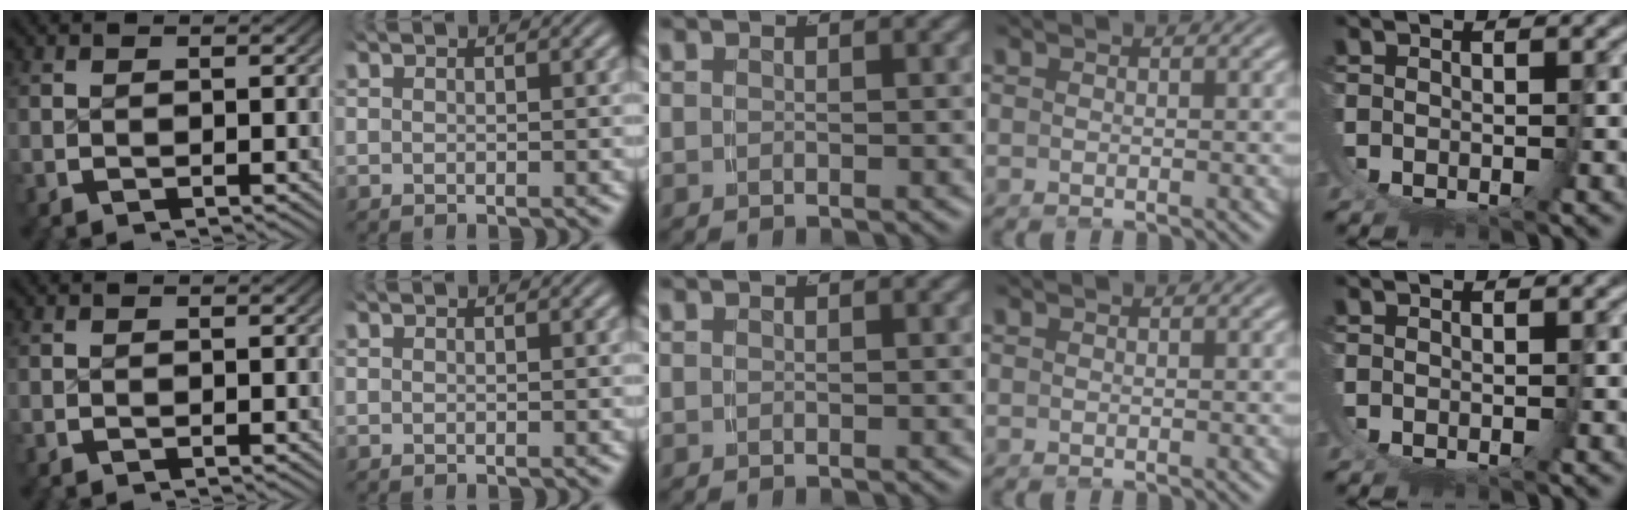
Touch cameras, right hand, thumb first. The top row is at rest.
{}